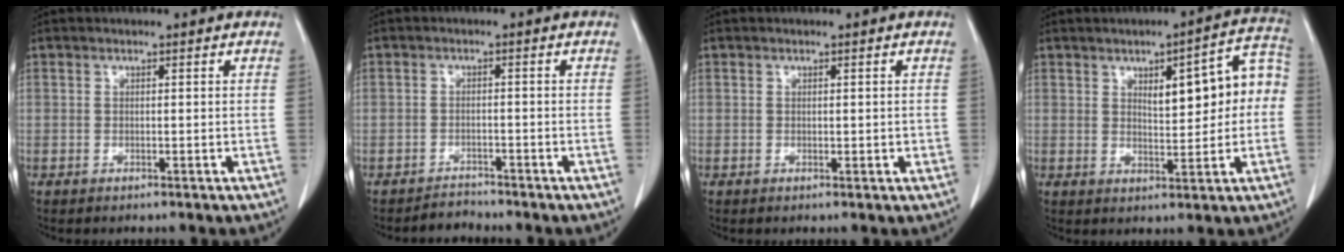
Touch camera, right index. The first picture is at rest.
{"total": 2.0, "force": [-1.8, 0.5, -0.8], "torque": [0.018, -0.003, -0.031]}
{"total": 1.2, "force": [0.2, 0.6, 1.1], "torque": [-0.017, -0.003, 0.006]}
{"total": 10.2, "force": [1.5, 3.5, 9.5], "torque": [-0.117, 0.036, 0.023]}